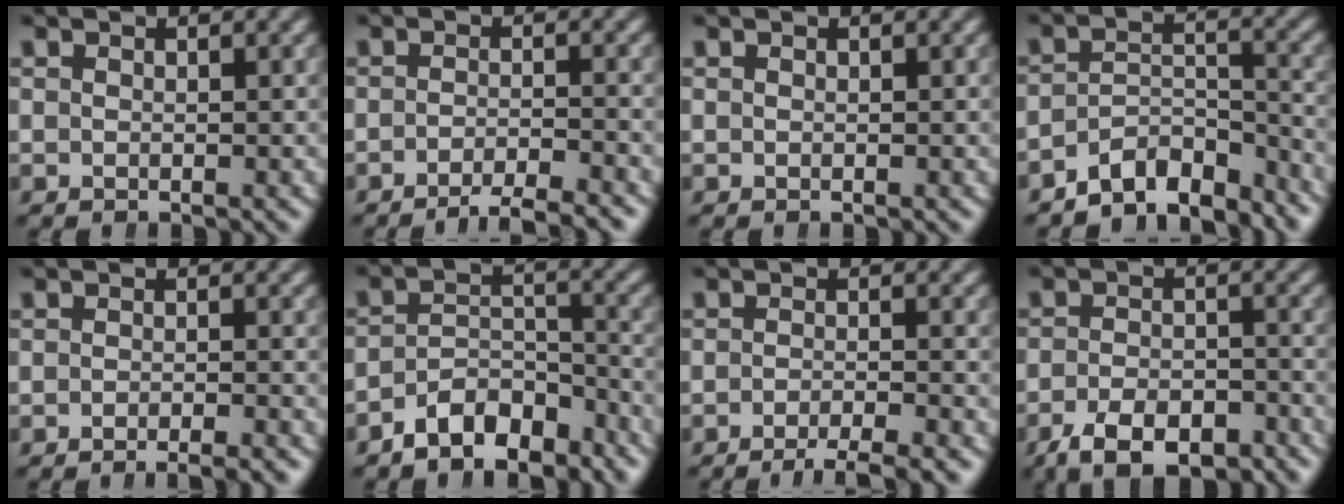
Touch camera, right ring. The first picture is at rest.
{"total": 4.4, "force": [-3.9, 0.7, 1.8], "torque": [-0.020, -0.009, -0.064]}
{"total": 0.0}
{"total": 8.4, "force": [-6.6, 3.7, 3.5], "torque": [-0.065, -0.039, -0.098]}
{"total": 2.5, "force": [-2.3, 0.0, 1.0], "torque": [-0.006, 0.000, -0.040]}
{"total": 6.8, "force": [-5.3, 3.2, 3.0], "torque": [-0.051, -0.025, -0.078]}
{"total": 4.8, "force": [-4.1, 1.0, 2.2], "torque": [-0.023, -0.007, -0.066]}
{"total": 5.8, "force": [-4.5, 2.2, 2.8], "torque": [-0.034, -0.013, -0.070]}